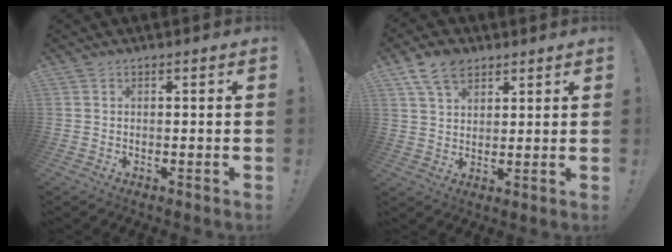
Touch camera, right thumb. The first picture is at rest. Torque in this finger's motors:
{"motor_torque": [-0.47, 0.58, 0.07, 0.07, 0.00]}